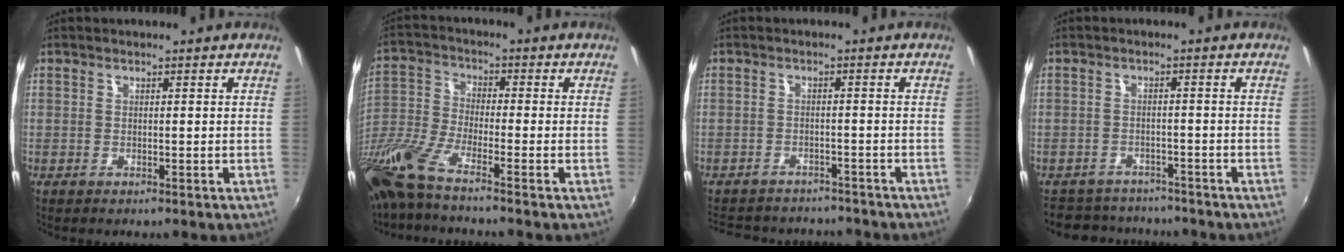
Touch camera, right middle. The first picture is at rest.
{"total": 12.8, "force": [-9.7, 1.4, 8.2], "torque": [-0.189, -0.026, -0.198]}
{"total": 13.1, "force": [-11.4, 4.9, 4.2], "torque": [-0.103, 0.001, -0.158]}
{"total": 8.7, "force": [-7.9, 3.3, 1.7], "torque": [-0.047, 0.007, -0.115]}